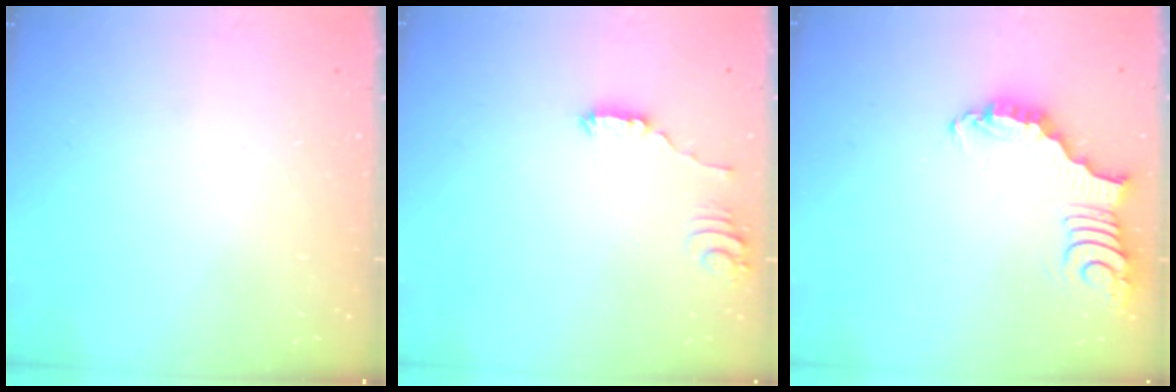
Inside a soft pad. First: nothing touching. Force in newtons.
{"total": 1.6, "press": 1.5, "slide": 0.1}
{"total": 3.3, "press": 3.3, "slide": 0.5}